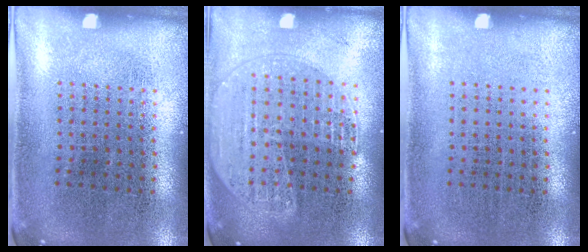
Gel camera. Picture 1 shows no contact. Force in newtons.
{"total": 1.7, "press": 1.6, "slide": 0.6}
{"total": 0.0}